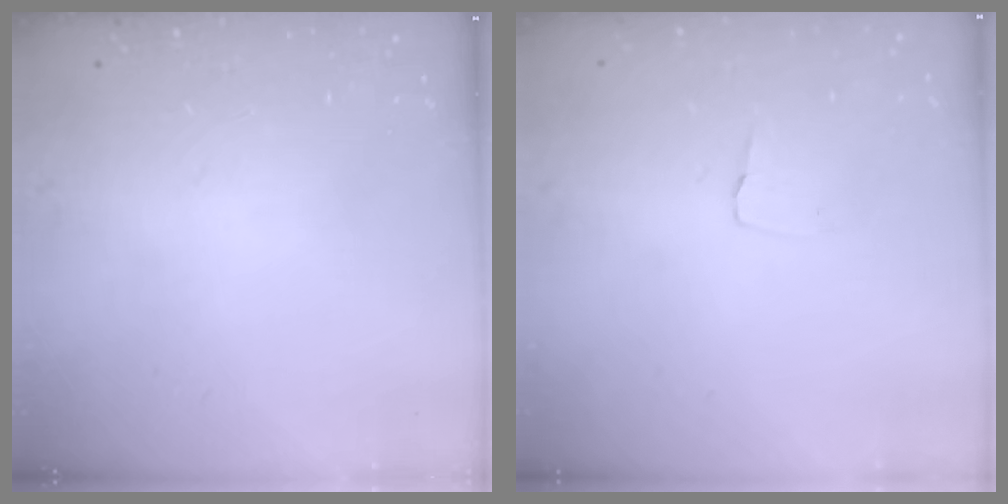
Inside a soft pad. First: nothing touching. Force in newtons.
{"total": 2.6, "press": 2.6, "slide": 0.2}